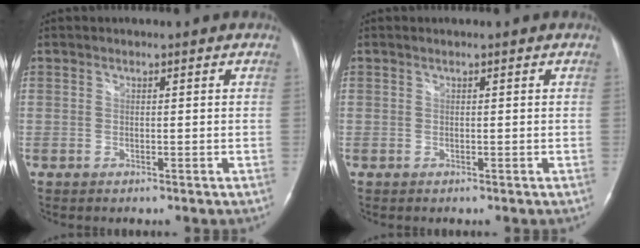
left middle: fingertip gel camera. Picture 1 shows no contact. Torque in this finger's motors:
{"motor_torque": [0.11, -0.10, -0.07, 0.01]}